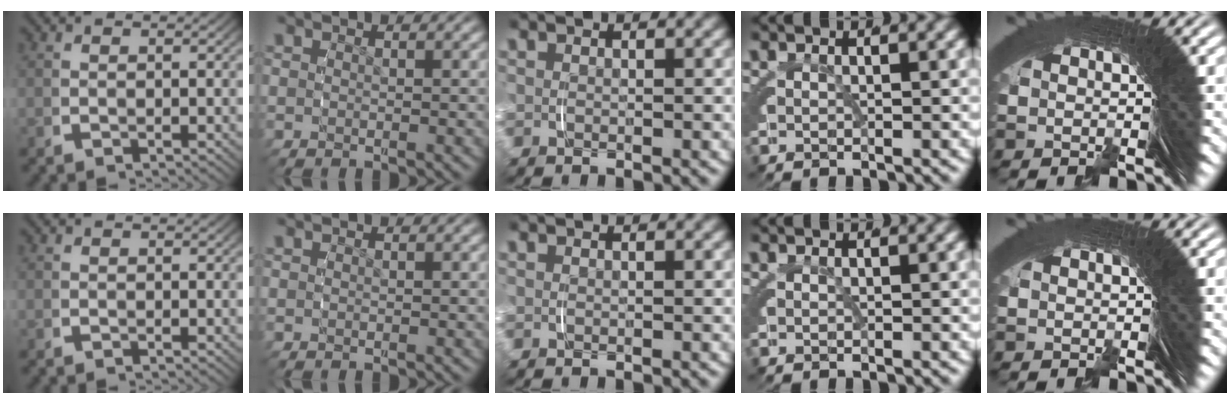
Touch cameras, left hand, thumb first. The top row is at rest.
{}